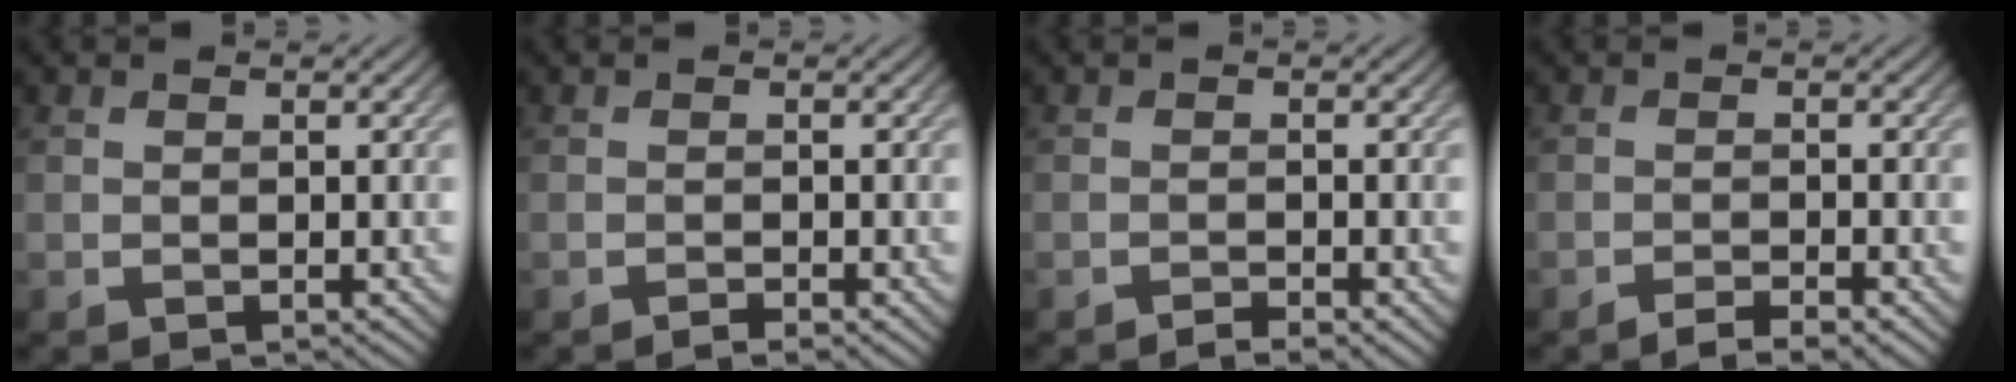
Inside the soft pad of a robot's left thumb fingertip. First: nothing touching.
{"total": 1.0, "force": [-0.7, 0.1, 0.7], "torque": [-0.011, -0.001, -0.013]}
{"total": 1.6, "force": [-1.2, 0.2, 1.0], "torque": [-0.015, 0.001, -0.022]}
{"total": 2.6, "force": [-2.0, 0.3, 1.7], "torque": [-0.025, 0.003, -0.039]}